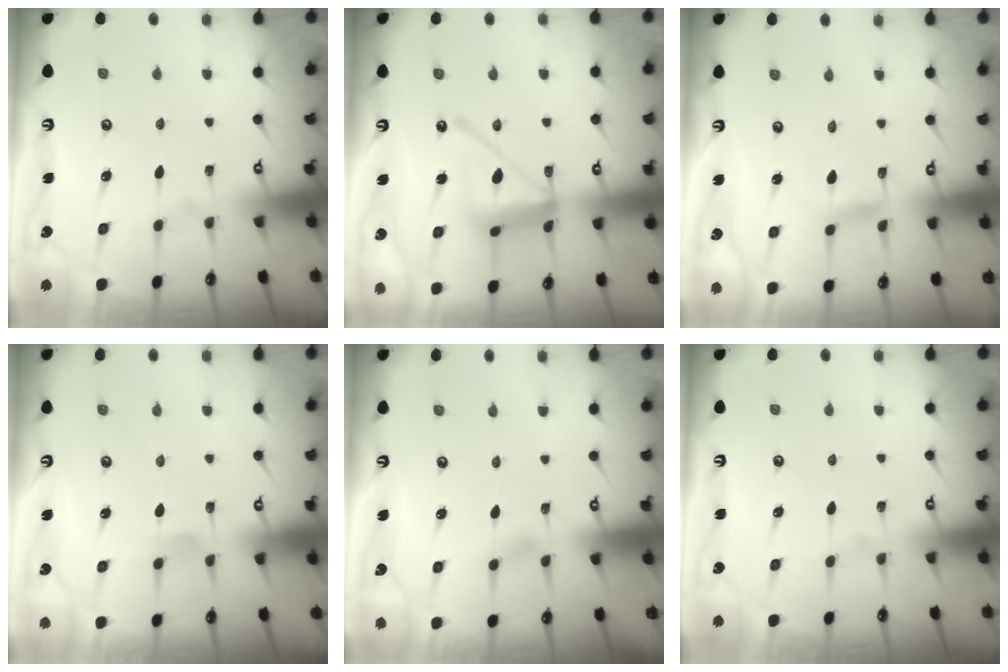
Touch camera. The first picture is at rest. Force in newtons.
{"total": 14.3, "press": 14.2, "slide": 1.3}
{"total": 2.2, "press": 2.2, "slide": 0.2}
{"total": 3.1, "press": 3.1, "slide": 0.4}
{"total": 2.5, "press": 2.5, "slide": 0.4}
{"total": 0.0}